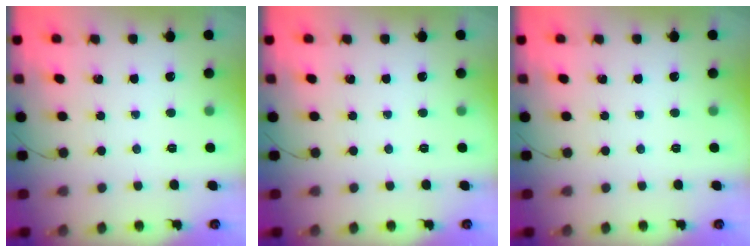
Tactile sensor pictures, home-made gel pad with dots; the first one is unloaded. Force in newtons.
{"total": 0.0}
{"total": 0.0}